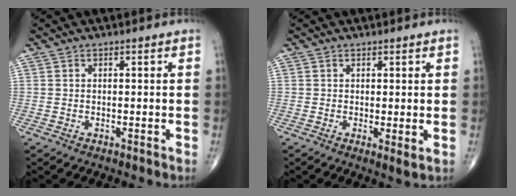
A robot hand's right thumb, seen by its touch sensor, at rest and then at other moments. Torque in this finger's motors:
{"motor_torque": [0.02, 0.00, 0.01, 0.02, 0.01]}